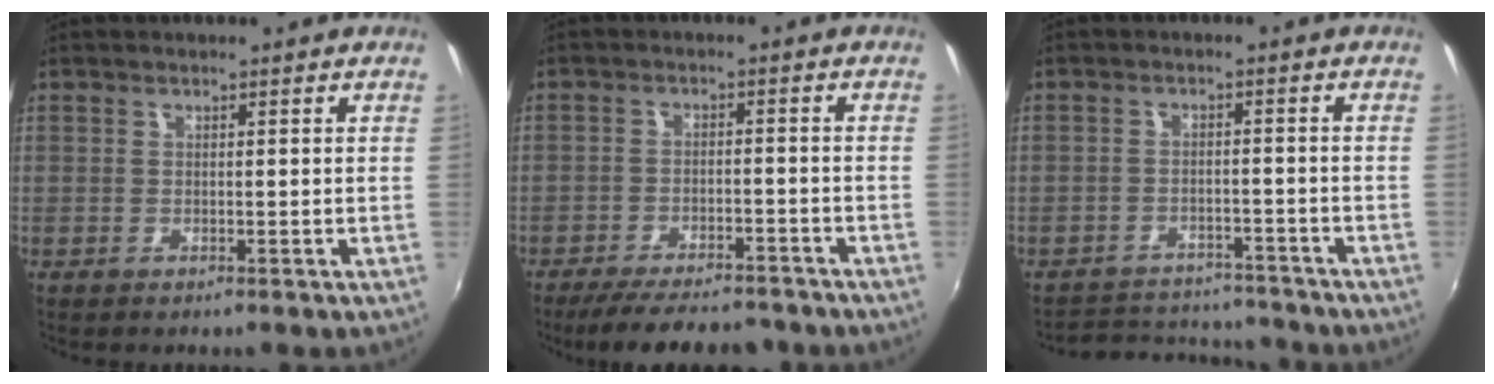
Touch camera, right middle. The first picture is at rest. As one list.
[{"total": 13.1, "force": [-11.1, 3.8, 5.8], "torque": [-0.123, -0.014, -0.161]}, {"total": 10.6, "force": [-9.7, 3.9, 1.9], "torque": [-0.054, 0.025, -0.129]}]